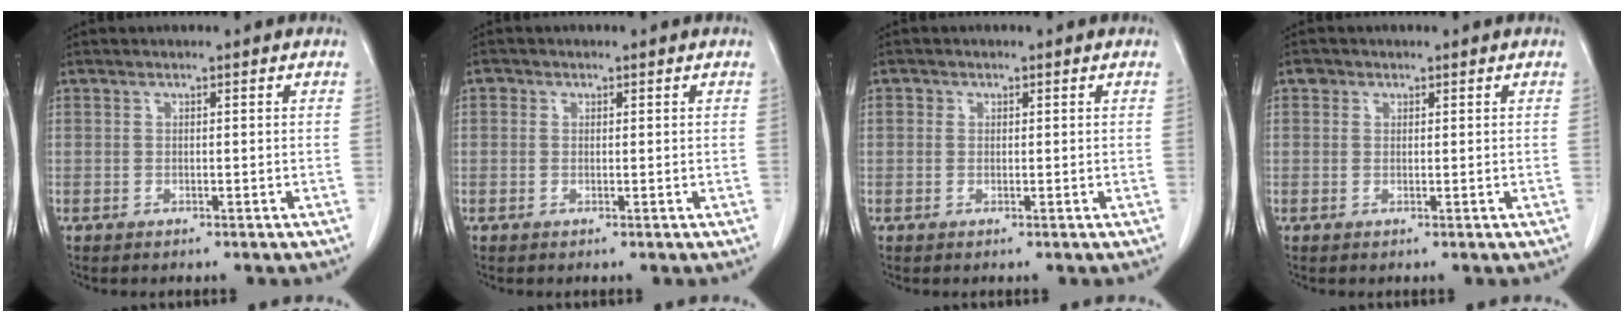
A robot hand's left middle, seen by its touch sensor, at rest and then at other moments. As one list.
[{"total": 0.9, "force": [0.3, 0.8, 0.2], "torque": [0.002, 0.002, 0.001]}, {"total": 1.0, "force": [0.3, 0.9, 0.3], "torque": [-0.002, 0.007, 0.003]}, {"total": 1.2, "force": [0.6, 1.0, 0.2], "torque": [0.002, 0.004, 0.005]}]